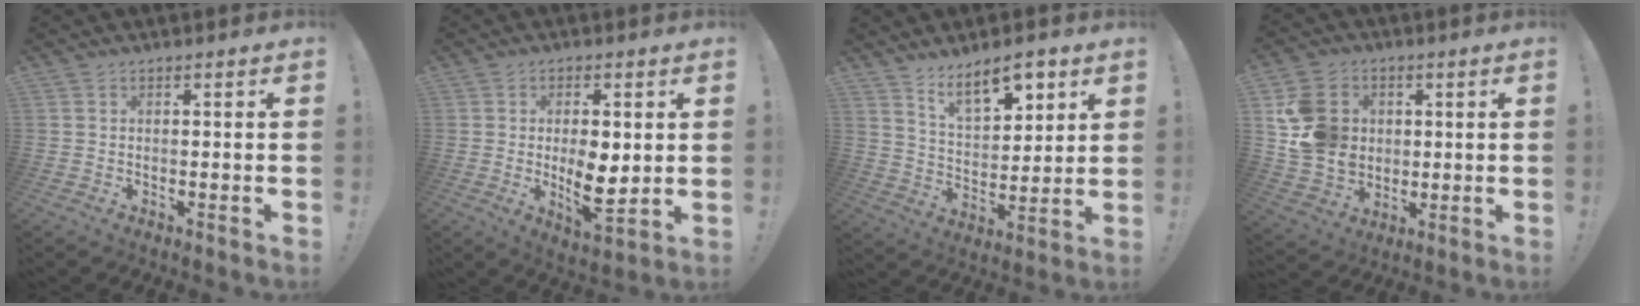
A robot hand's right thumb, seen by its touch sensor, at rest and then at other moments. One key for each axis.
{"total": 9.3, "fx": -0.1, "fy": 4.2, "fz": 8.3, "tx": -0.129, "ty": -0.015, "tz": -0.002}
{"total": 12.1, "fx": 8.3, "fy": 5.3, "fz": 7.1, "tx": -0.103, "ty": -0.044, "tz": 0.146}
{"total": 14.5, "fx": 2.4, "fy": 12.8, "fz": 6.5, "tx": -0.113, "ty": -0.003, "tz": 0.055}